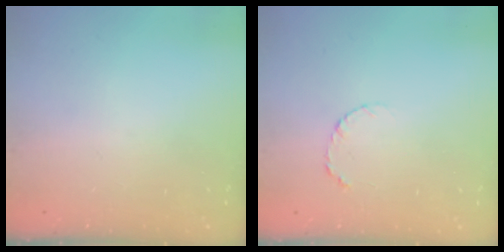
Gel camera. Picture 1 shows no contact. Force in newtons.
{"total": 3.9, "press": 3.8, "slide": 0.5}